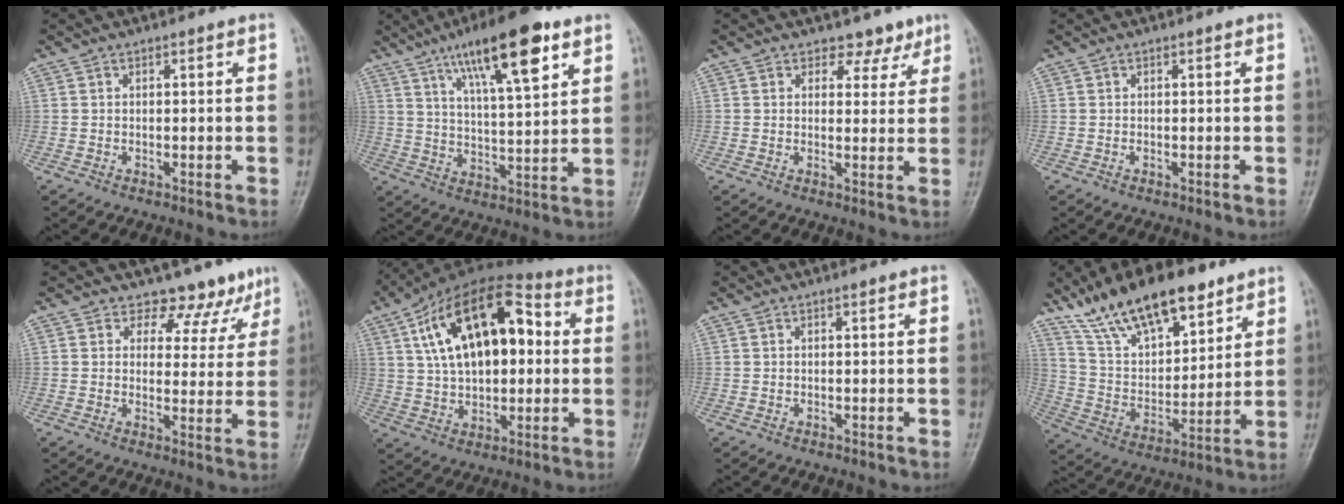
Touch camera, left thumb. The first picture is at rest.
{"total": 16.8, "force": [9.2, 4.4, 13.4], "torque": [-0.198, -0.031, 0.152]}
{"total": 4.1, "force": [3.1, 2.7, 0.4], "torque": [0.024, -0.020, 0.036]}
{"total": 0.0}
{"total": 8.3, "force": [6.6, 5.0, 0.8], "torque": [0.033, -0.038, 0.069]}
{"total": 21.3, "force": [4.8, 11.7, 17.1], "torque": [-0.261, 0.019, 0.069]}
{"total": 0.0}
{"total": 20.4, "force": [13.9, 8.5, 12.2], "torque": [-0.171, -0.051, 0.253]}